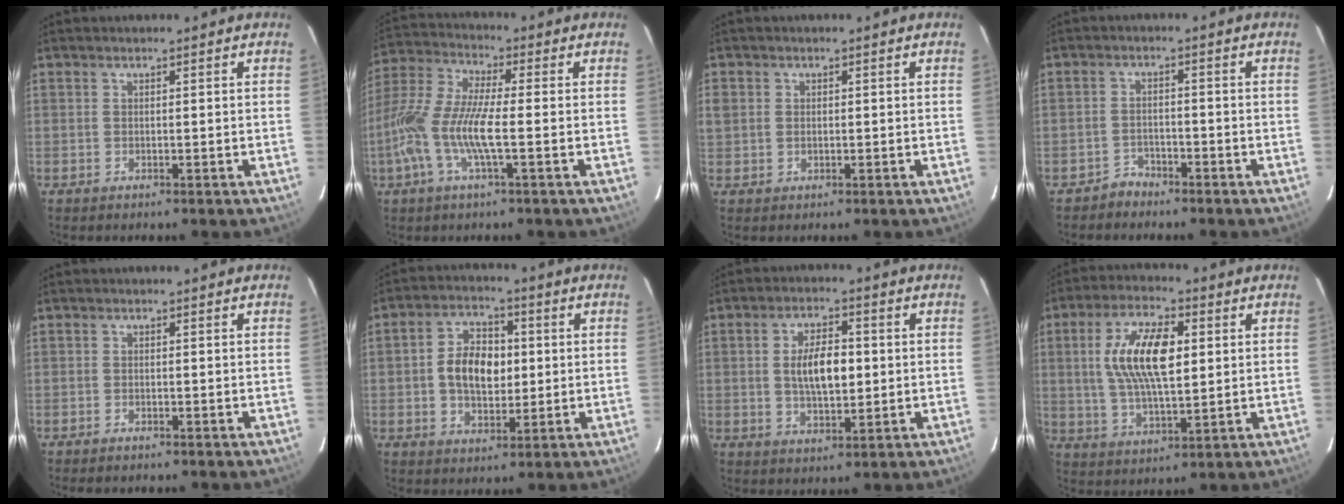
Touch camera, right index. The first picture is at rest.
{"total": 12.3, "force": [-3.1, 2.2, 11.7], "torque": [-0.248, -0.003, -0.065]}
{"total": 2.5, "force": [0.2, 2.3, 0.9], "torque": [-0.017, 0.003, 0.003]}
{"total": 2.8, "force": [-2.4, 1.4, -0.3], "torque": [0.004, 0.010, -0.044]}
{"total": 1.2, "force": [-1.1, 0.3, 0.4], "torque": [-0.015, 0.002, -0.021]}
{"total": 9.3, "force": [0.1, 6.1, 7.0], "torque": [-0.130, 0.018, 0.004]}
{"total": 8.1, "force": [0.3, 3.8, 7.2], "torque": [-0.132, 0.006, 0.009]}
{"total": 13.3, "force": [2.5, 5.4, 11.9], "torque": [-0.230, 0.011, 0.048]}